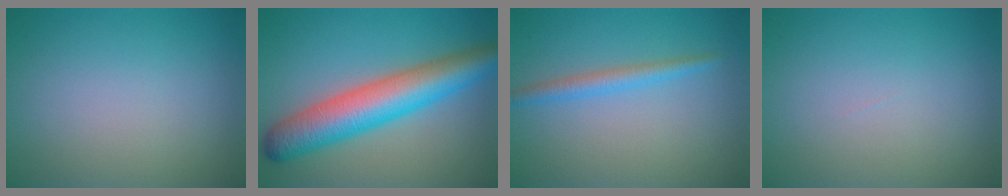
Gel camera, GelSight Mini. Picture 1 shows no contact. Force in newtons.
{"total": 8.5, "press": 8.4, "slide": 0.2}
{"total": 2.1, "press": 2.0, "slide": 0.2}
{"total": 0.0}